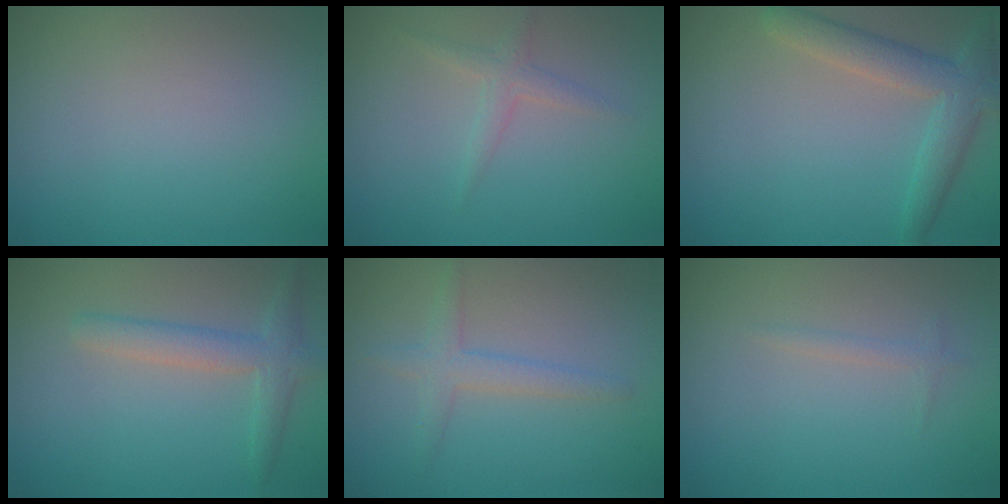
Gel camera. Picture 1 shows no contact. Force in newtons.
{"total": 1.5, "press": 1.5, "slide": 0.0}
{"total": 3.8, "press": 3.8, "slide": 0.2}
{"total": 2.9, "press": 2.9, "slide": 0.1}
{"total": 2.2, "press": 2.2, "slide": 0.0}
{"total": 0.7, "press": 0.7, "slide": 0.1}